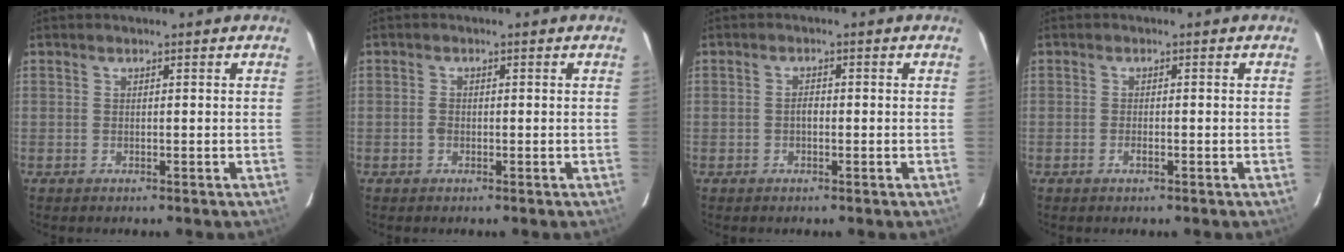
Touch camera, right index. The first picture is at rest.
{"total": 1.1, "force": [-0.4, 0.9, 0.6], "torque": [-0.011, 0.003, -0.009]}
{"total": 1.2, "force": [-0.4, 0.7, 0.9], "torque": [-0.016, 0.006, -0.008]}
{"total": 1.3, "force": [-0.7, 0.4, 1.0], "torque": [-0.023, 0.001, -0.014]}